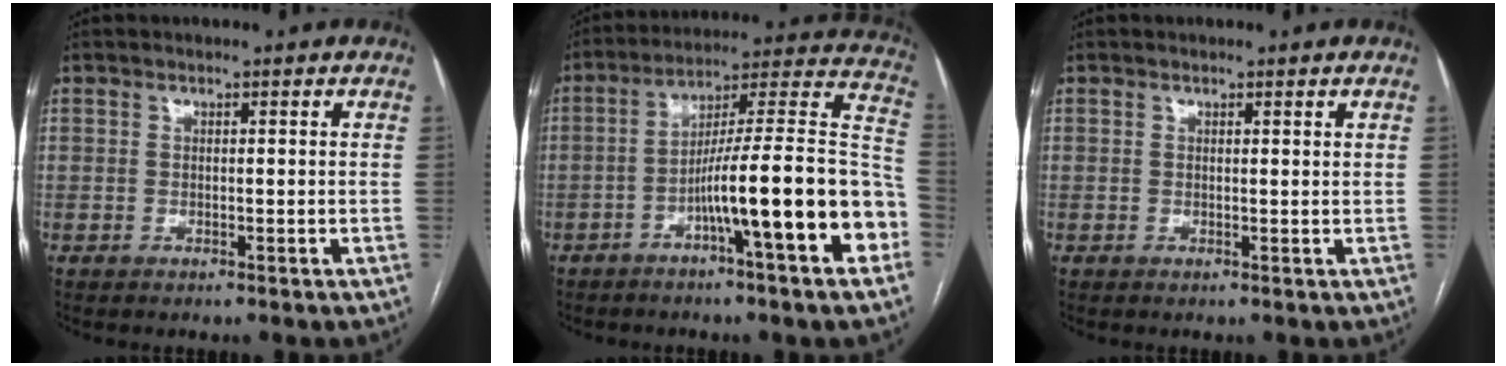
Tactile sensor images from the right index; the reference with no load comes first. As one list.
[{"total": 19.3, "force": [-6.6, 0.8, 18.1], "torque": [-0.224, 0.029, -0.101]}, {"total": 0.6, "force": [0.5, -0.1, 0.2], "torque": [-0.004, -0.001, 0.005]}]